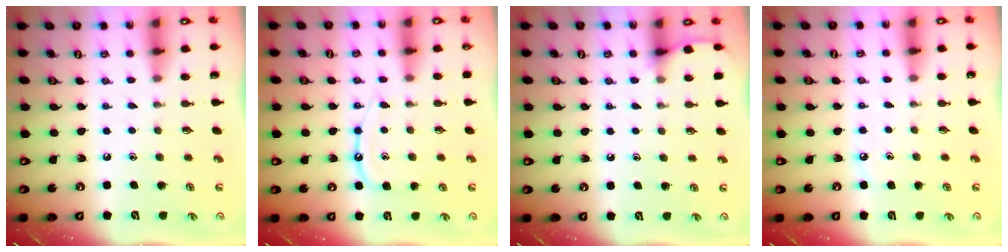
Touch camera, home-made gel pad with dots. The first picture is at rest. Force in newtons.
{"total": 10.8, "press": 10.7, "slide": 1.1}
{"total": 5.0, "press": 5.0, "slide": 0.7}
{"total": 3.1, "press": 3.1, "slide": 0.4}